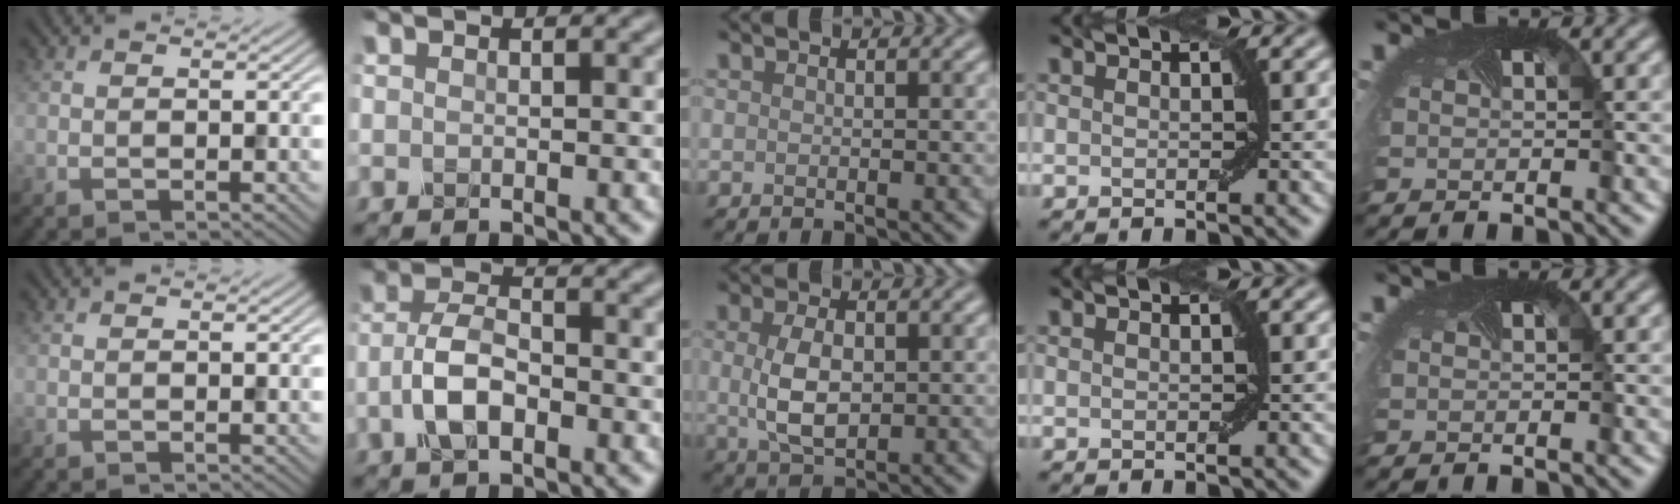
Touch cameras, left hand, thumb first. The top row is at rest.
{"index": {"total": 4.3, "force": [-1.5, 2.1, 3.4], "torque": [-0.070, 0.004, -0.038]}, "middle": {"total": 4.2, "force": [0.2, 2.3, 3.5], "torque": [-0.079, 0.000, 0.007]}}